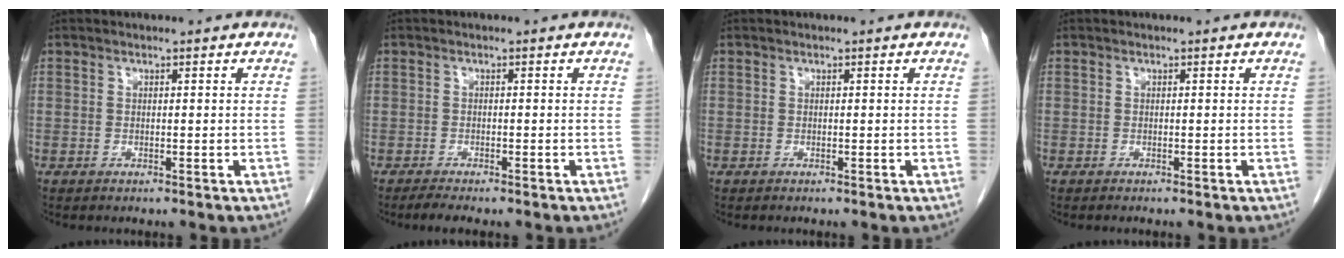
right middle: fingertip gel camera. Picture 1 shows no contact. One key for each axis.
{"total": 2.0, "fx": -1.7, "fy": 0.1, "fz": 1.1, "tx": -0.026, "ty": -0.007, "tz": -0.029}
{"total": 0.0}
{"total": 0.0}